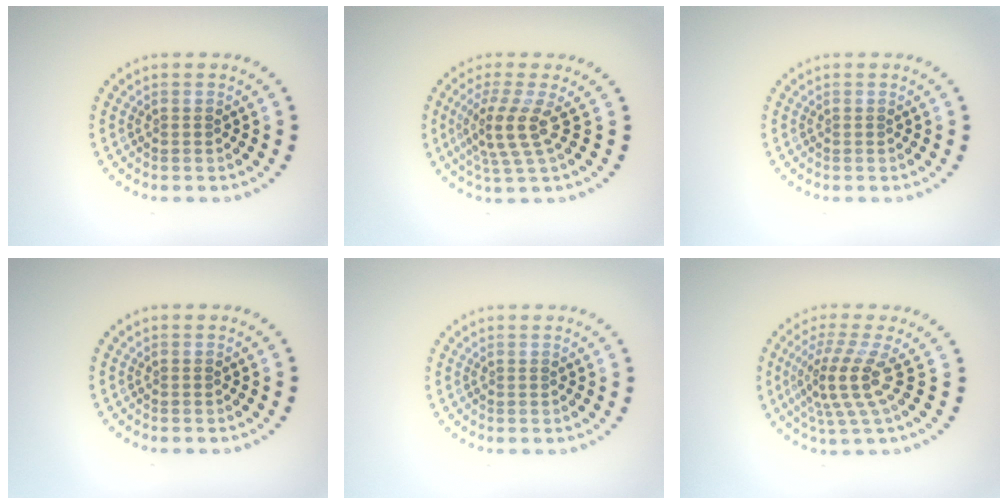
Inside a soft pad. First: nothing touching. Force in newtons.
{"total": 3.4, "press": 2.6, "slide": 2.2}
{"total": 0.0}
{"total": 0.0}
{"total": 0.0}
{"total": 4.2, "press": 2.9, "slide": 3.0}